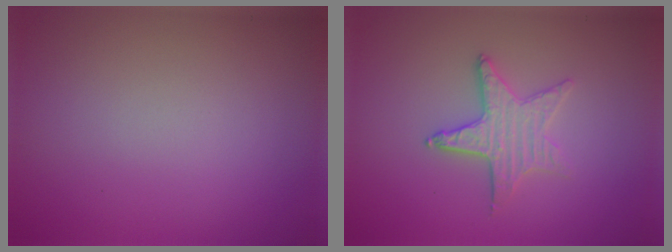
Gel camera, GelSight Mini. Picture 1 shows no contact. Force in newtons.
{"total": 2.8, "press": 2.5, "slide": 1.3}